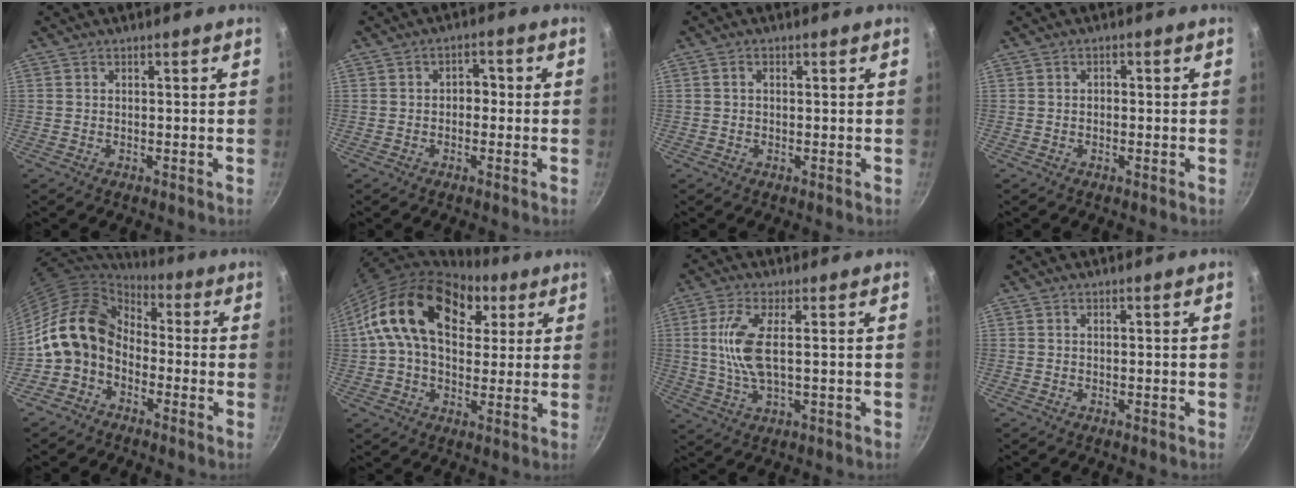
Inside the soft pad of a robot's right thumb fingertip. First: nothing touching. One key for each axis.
{"total": 3.1, "fx": -0.3, "fy": 2.3, "fz": 2.0, "tx": -0.007, "ty": 0.011, "tz": -0.010}
{"total": 1.1, "fx": 0.3, "fy": 0.8, "fz": 0.7, "tx": -0.012, "ty": 0.006, "tz": 0.004}
{"total": 1.2, "fx": -0.1, "fy": 0.9, "fz": 0.7, "tx": -0.010, "ty": 0.006, "tz": -0.002}
{"total": 12.7, "fx": -2.2, "fy": 10.0, "fz": 7.4, "tx": -0.104, "ty": 0.044, "tz": -0.061}
{"total": 20.7, "fx": 6.8, "fy": 13.5, "fz": 14.2, "tx": -0.220, "ty": 0.008, "tz": 0.100}
{"total": 8.5, "fx": 1.0, "fy": 2.8, "fz": 8.0, "tx": -0.177, "ty": -0.002, "tz": 0.021}
{"total": 0.0}